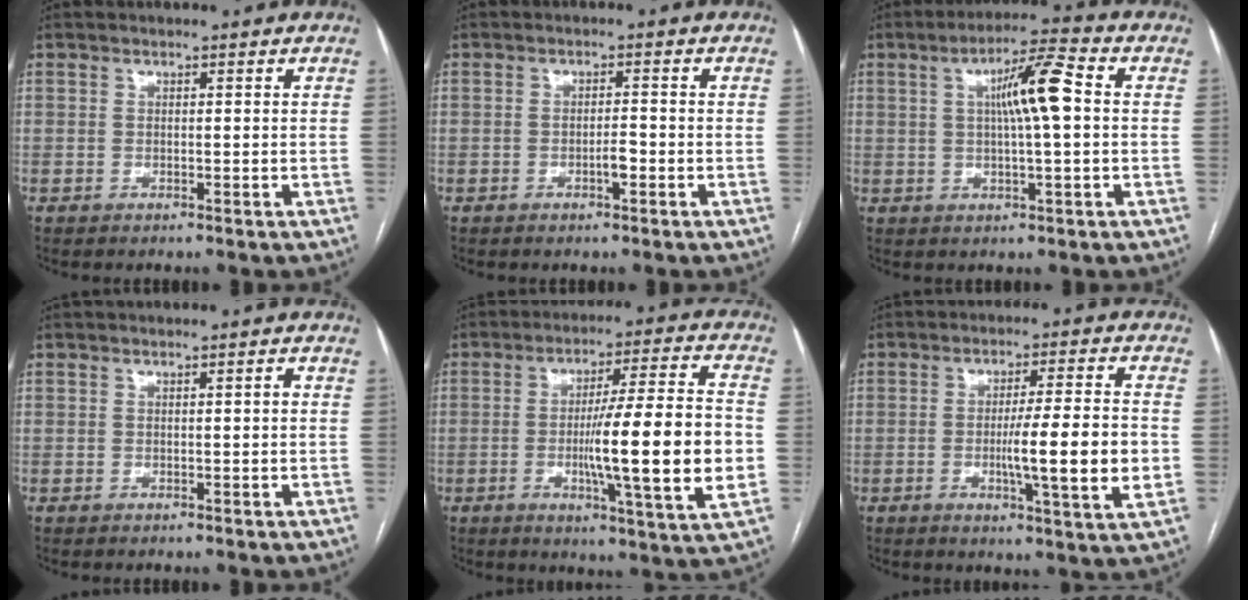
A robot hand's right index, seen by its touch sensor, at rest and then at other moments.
{"total": 2.0, "force": [-0.9, 0.4, 1.8], "torque": [-0.029, 0.002, -0.015]}
{"total": 8.6, "force": [1.2, 0.6, 8.5], "torque": [-0.147, 0.015, 0.017]}
{"total": 0.6, "force": [0.0, 0.1, 0.6], "torque": [-0.010, 0.001, 0.001]}
{"total": 17.6, "force": [-2.5, 0.2, 17.4], "torque": [-0.267, -0.006, -0.042]}
{"total": 11.5, "force": [-1.9, -0.1, 11.3], "torque": [-0.173, -0.009, -0.034]}